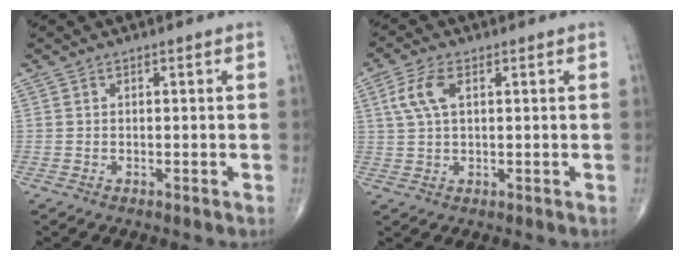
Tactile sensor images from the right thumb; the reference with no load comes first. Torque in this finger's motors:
{"motor_torque": [-0.26, 0.65, 0.76, 0.19, 0.06]}